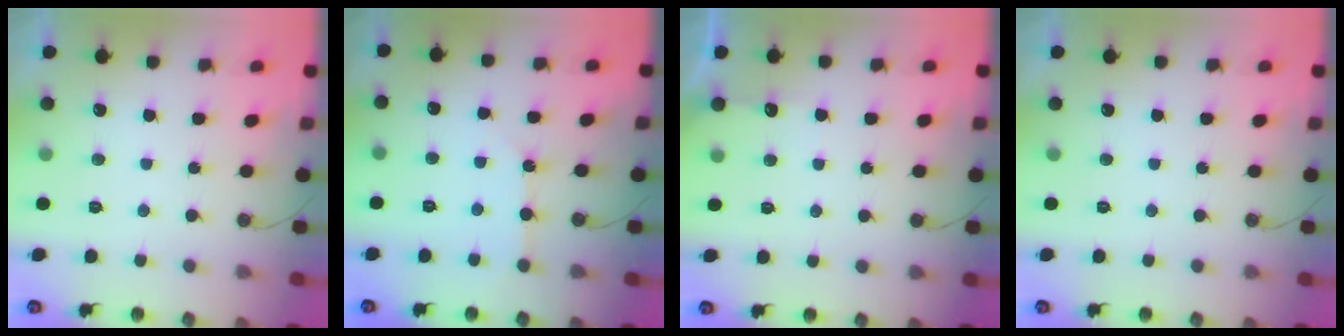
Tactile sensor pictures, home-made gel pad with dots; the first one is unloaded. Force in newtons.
{"total": 2.4, "press": 2.4, "slide": 0.2}
{"total": 2.8, "press": 2.8, "slide": 0.4}
{"total": 0.0}